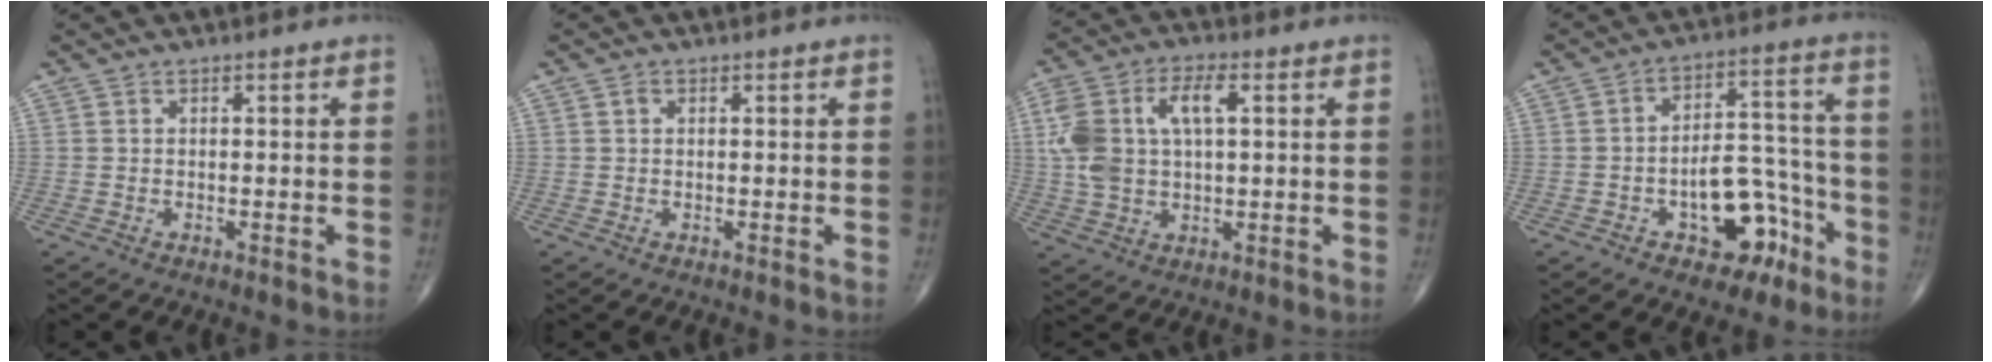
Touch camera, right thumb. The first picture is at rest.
{"total": 0.8, "force": [0.3, 0.7, 0.4], "torque": [-0.006, 0.002, 0.004]}
{"total": 12.4, "force": [2.4, 6.6, 10.2], "torque": [-0.218, 0.018, 0.050]}
{"total": 12.8, "force": [-5.8, 7.2, 8.8], "torque": [-0.087, 0.057, -0.079]}